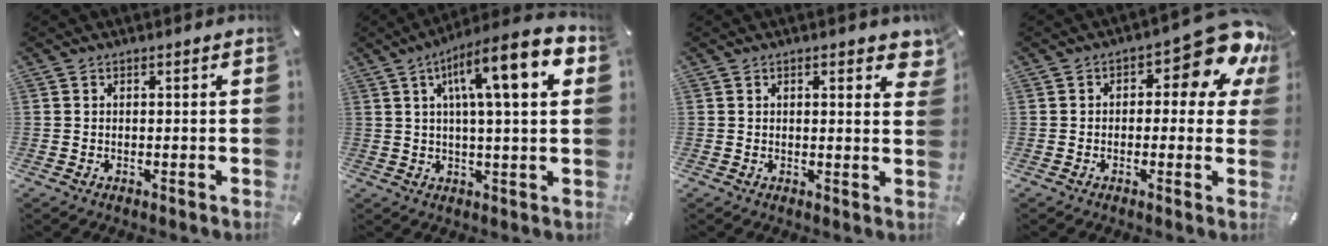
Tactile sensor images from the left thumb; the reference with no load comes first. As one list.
[{"total": 15.1, "force": [5.6, 3.0, 13.7], "torque": [-0.220, -0.020, 0.082]}, {"total": 3.2, "force": [1.9, 1.0, 2.4], "torque": [-0.029, -0.008, 0.028]}, {"total": 12.3, "force": [6.1, 5.0, 9.3], "torque": [-0.123, -0.050, 0.103]}]